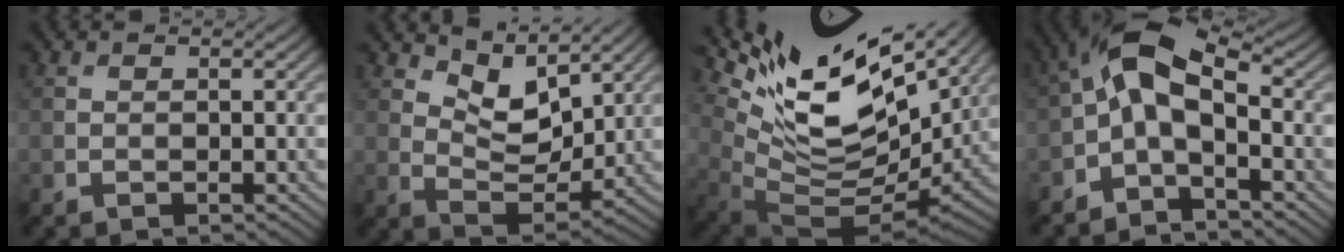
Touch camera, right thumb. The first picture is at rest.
{"total": 6.5, "force": [4.4, 3.0, 3.8], "torque": [-0.081, -0.014, 0.076]}
{"total": 14.9, "force": [7.9, 6.1, 11.1], "torque": [-0.233, 0.006, 0.153]}
{"total": 8.3, "force": [-0.9, 4.1, 7.2], "torque": [-0.145, 0.031, -0.039]}